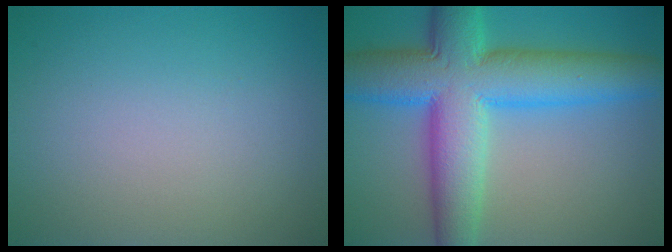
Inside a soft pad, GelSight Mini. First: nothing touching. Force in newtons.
{"total": 11.5, "press": 11.5, "slide": 0.4}